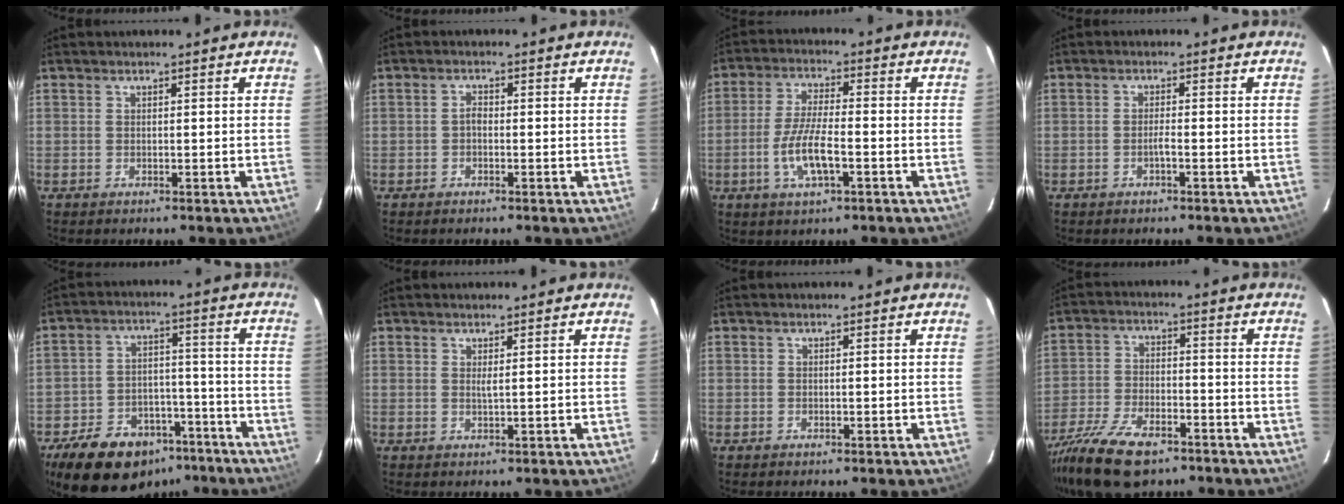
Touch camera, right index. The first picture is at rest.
{"total": 1.0, "force": [-0.5, 0.6, 0.7], "torque": [-0.013, 0.005, -0.010]}
{"total": 8.3, "force": [-2.9, 2.1, 7.5], "torque": [-0.153, -0.005, -0.057]}
{"total": 1.4, "force": [-0.7, 0.1, 1.2], "torque": [-0.024, 0.002, -0.014]}
{"total": 19.0, "force": [-13.4, 10.5, 8.5], "torque": [-0.190, 0.023, -0.185]}
{"total": 0.9, "force": [0.5, -0.2, 0.7], "torque": [-0.014, -0.002, 0.008]}
{"total": 0.0}
{"total": 17.1, "force": [-12.1, 7.4, 9.4], "torque": [-0.219, -0.035, -0.219]}